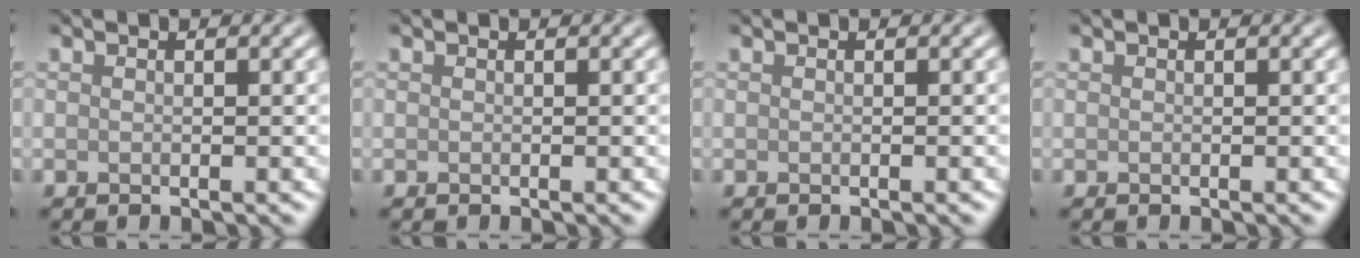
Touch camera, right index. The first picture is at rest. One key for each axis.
{"total": 0.0}
{"total": 0.0}
{"total": 0.0}